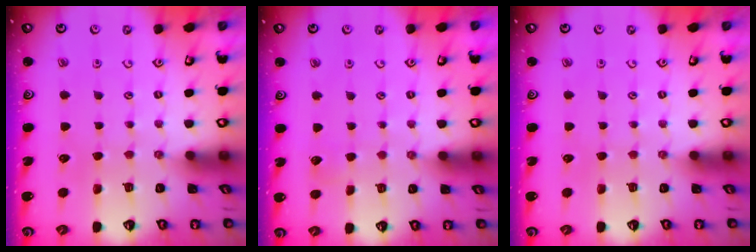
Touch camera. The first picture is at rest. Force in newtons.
{"total": 1.8, "press": 1.8, "slide": 0.2}
{"total": 0.0}